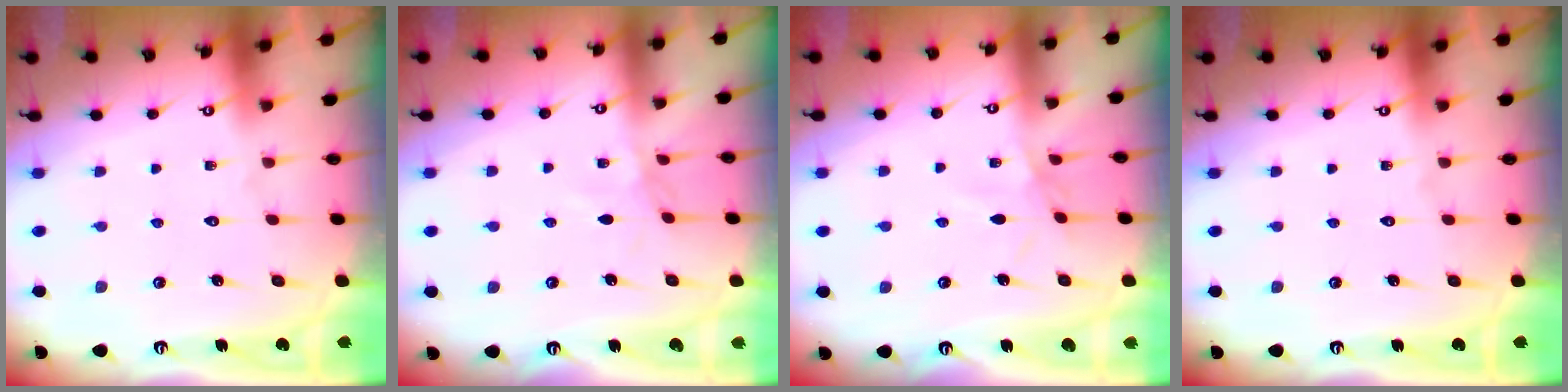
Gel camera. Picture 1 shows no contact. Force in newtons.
{"total": 2.2, "press": 2.2, "slide": 0.4}
{"total": 2.9, "press": 2.9, "slide": 0.5}
{"total": 0.0}